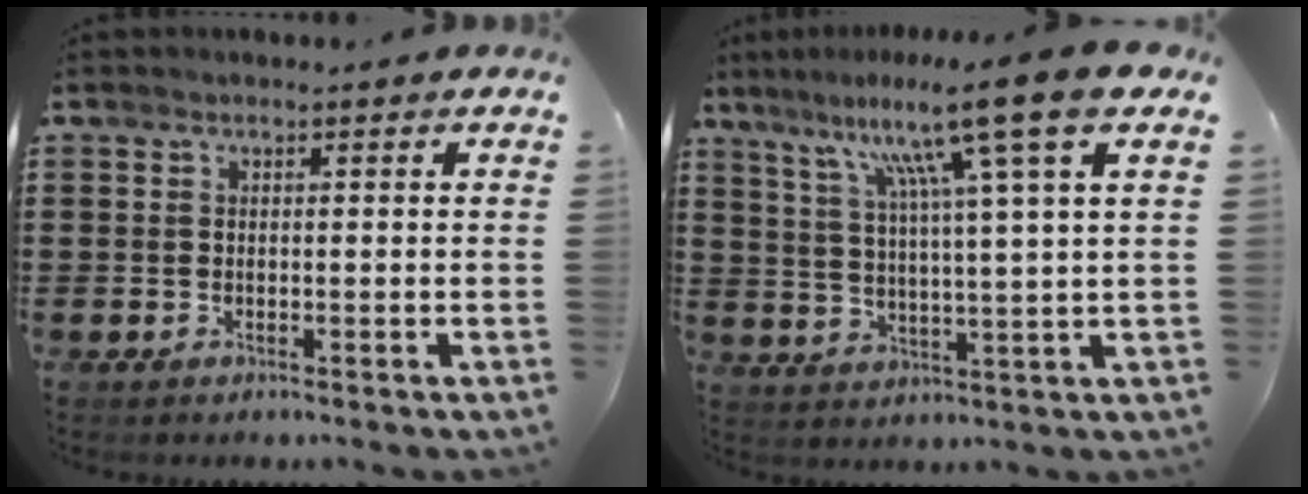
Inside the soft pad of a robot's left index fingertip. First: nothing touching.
{"total": 12.9, "force": [8.0, -1.0, 10.1], "torque": [-0.202, -0.028, 0.117]}